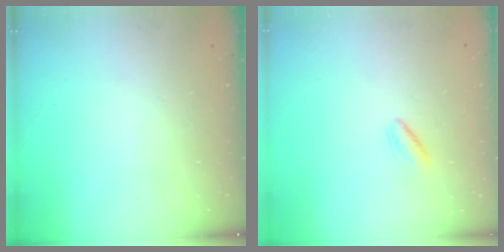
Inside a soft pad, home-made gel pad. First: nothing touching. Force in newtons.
{"total": 2.5, "press": 2.3, "slide": 1.1}